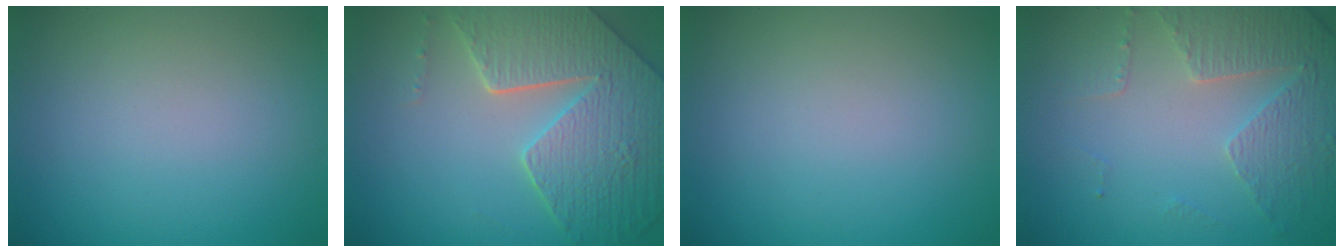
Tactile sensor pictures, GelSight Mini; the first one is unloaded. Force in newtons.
{"total": 8.5, "press": 6.1, "slide": 5.8}
{"total": 0.0}
{"total": 4.6, "press": 3.4, "slide": 3.1}